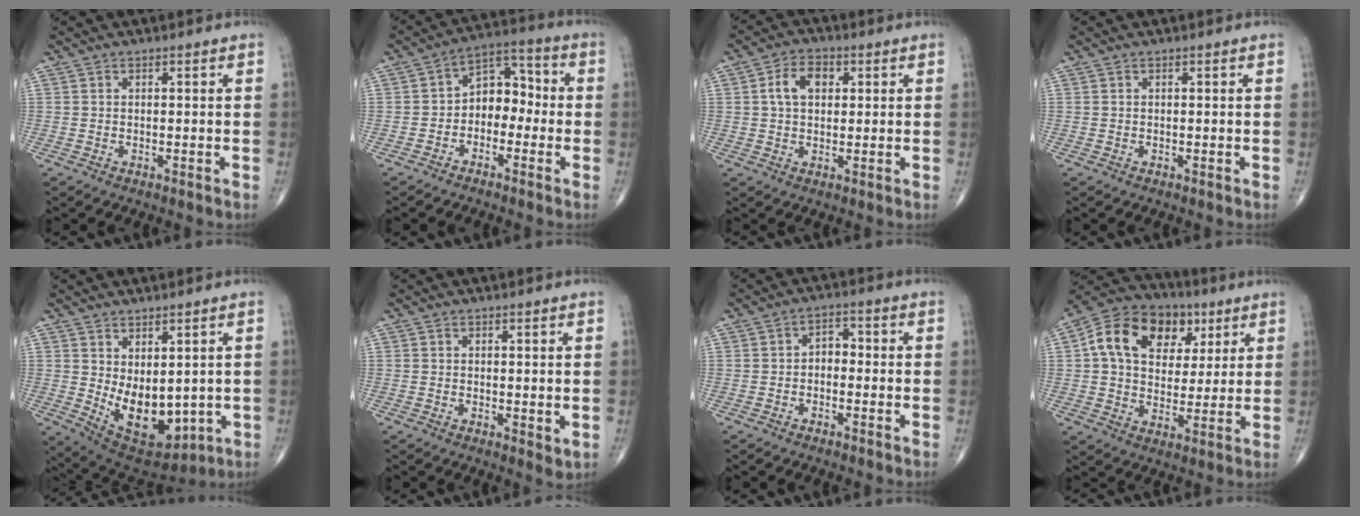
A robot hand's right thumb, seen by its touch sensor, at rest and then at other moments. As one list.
[{"total": 8.2, "force": [-1.6, 6.0, 5.4], "torque": [-0.051, 0.045, -0.044]}, {"total": 6.3, "force": [1.5, 4.2, 4.4], "torque": [-0.069, 0.011, 0.020]}, {"total": 0.0}, {"total": 12.4, "force": [-0.2, 7.0, 10.3], "torque": [-0.130, -0.023, 0.031]}, {"total": 1.9, "force": [0.2, 0.7, 1.8], "torque": [-0.026, -0.010, 0.003]}, {"total": 3.2, "force": [-0.6, 2.3, 2.2], "torque": [-0.020, 0.017, -0.021]}, {"total": 17.7, "force": [6.0, 12.5, 10.9], "torque": [-0.160, 0.008, 0.094]}]